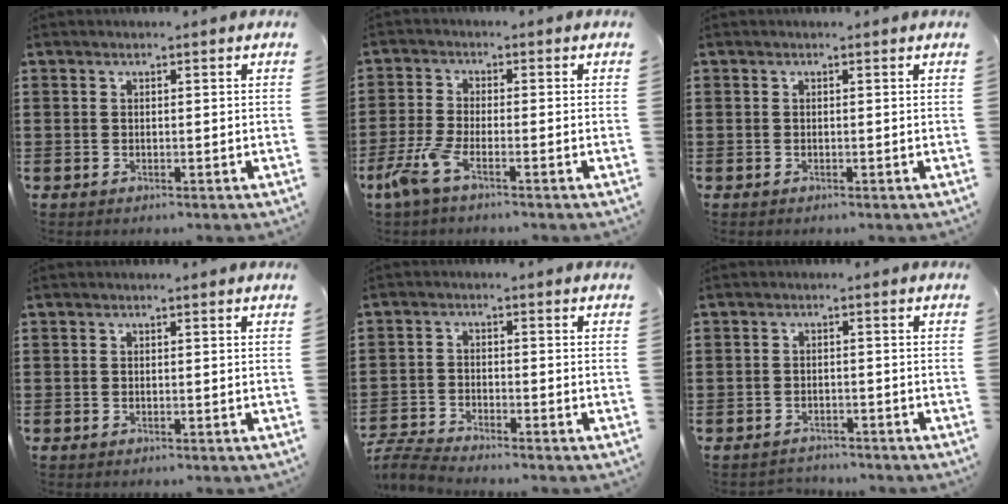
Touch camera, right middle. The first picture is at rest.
{"total": 4.9, "force": [-2.8, 0.9, 4.0], "torque": [-0.108, -0.016, -0.058]}
{"total": 0.0}
{"total": 0.0}
{"total": 3.7, "force": [-3.6, 0.1, 0.8], "torque": [-0.038, -0.009, -0.080]}
{"total": 1.8, "force": [-1.7, 0.5, -0.3], "torque": [0.000, 0.003, -0.041]}